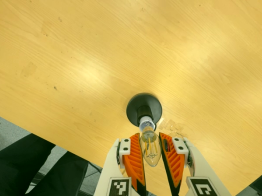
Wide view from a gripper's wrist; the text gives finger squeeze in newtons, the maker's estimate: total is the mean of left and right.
{"total": 10.6, "left": 9.9, "right": 11.2}